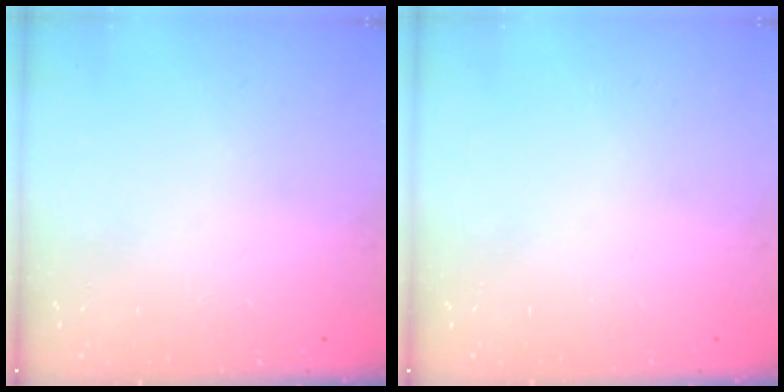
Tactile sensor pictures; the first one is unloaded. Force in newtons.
{"total": 0.0}